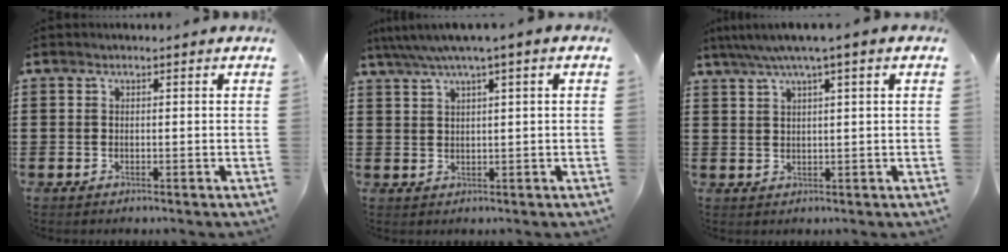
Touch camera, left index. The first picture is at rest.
{"total": 3.1, "force": [1.4, 0.0, 2.8], "torque": [-0.055, 0.001, 0.022]}
{"total": 3.3, "force": [1.5, -0.1, 2.9], "torque": [-0.058, 0.002, 0.024]}